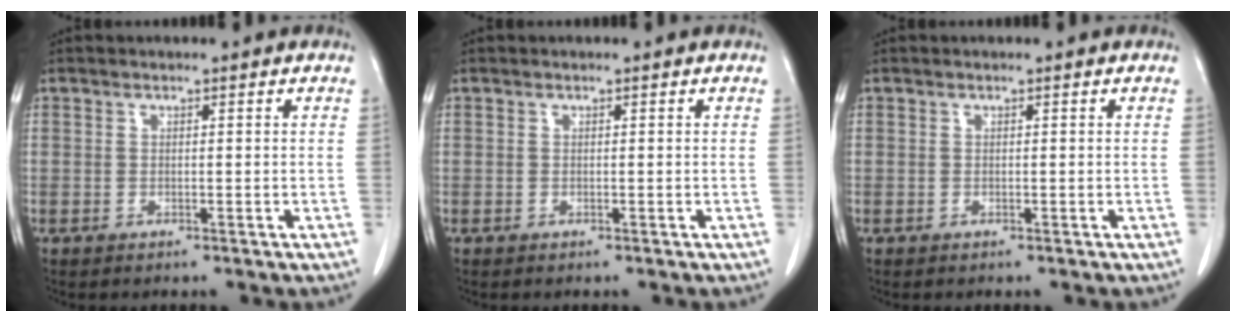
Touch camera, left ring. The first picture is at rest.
{"total": 0.0}
{"total": 0.0}